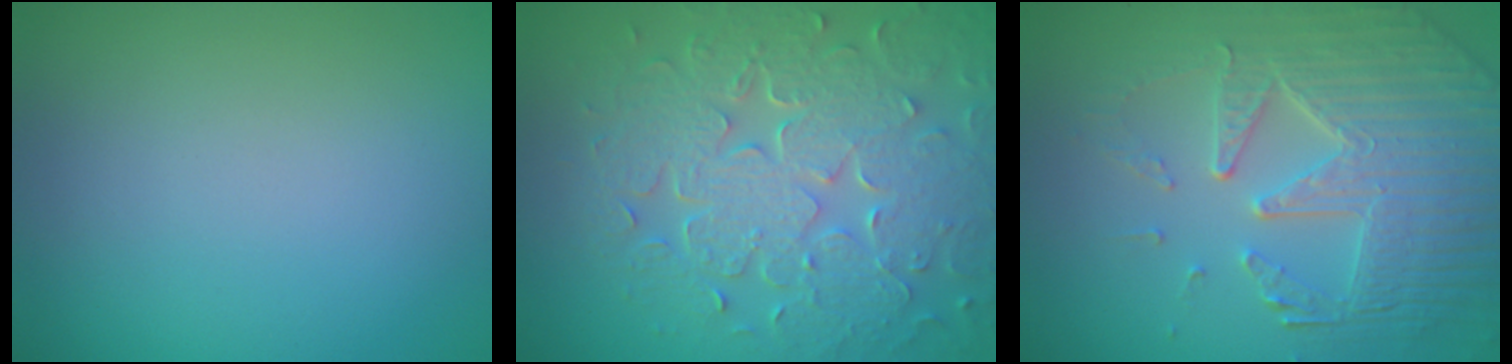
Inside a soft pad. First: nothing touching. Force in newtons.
{"total": 8.8, "press": 6.3, "slide": 6.1}
{"total": 7.6, "press": 5.5, "slide": 5.2}